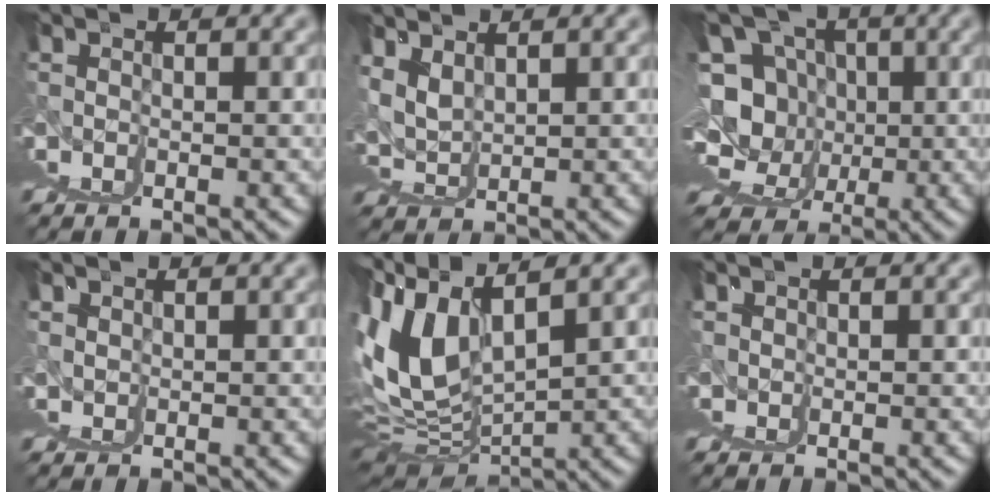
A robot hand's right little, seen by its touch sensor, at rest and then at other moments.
{"total": 4.7, "force": [3.5, 2.4, 2.1], "torque": [-0.046, -0.014, 0.082]}
{"total": 9.0, "force": [4.8, 4.1, 6.5], "torque": [-0.079, 0.003, 0.083]}
{"total": 3.0, "force": [1.8, 2.4, 0.3], "torque": [-0.006, -0.005, 0.027]}
{"total": 7.2, "force": [4.8, -0.7, 5.4], "torque": [-0.087, 0.017, 0.091]}
{"total": 3.2, "force": [1.4, 2.7, 0.9], "torque": [-0.015, -0.006, 0.021]}